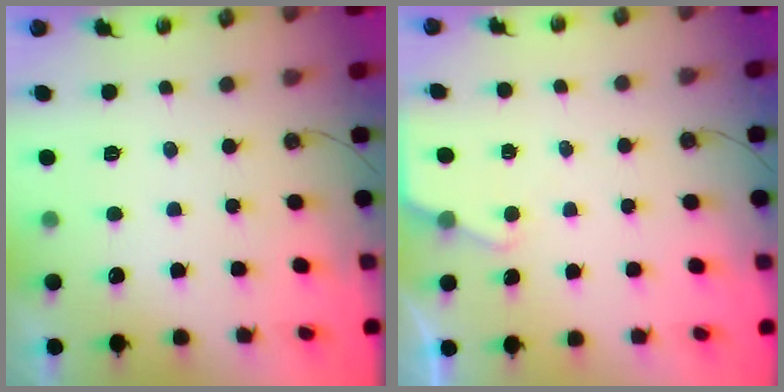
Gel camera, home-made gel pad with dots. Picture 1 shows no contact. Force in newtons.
{"total": 3.1, "press": 3.0, "slide": 0.4}